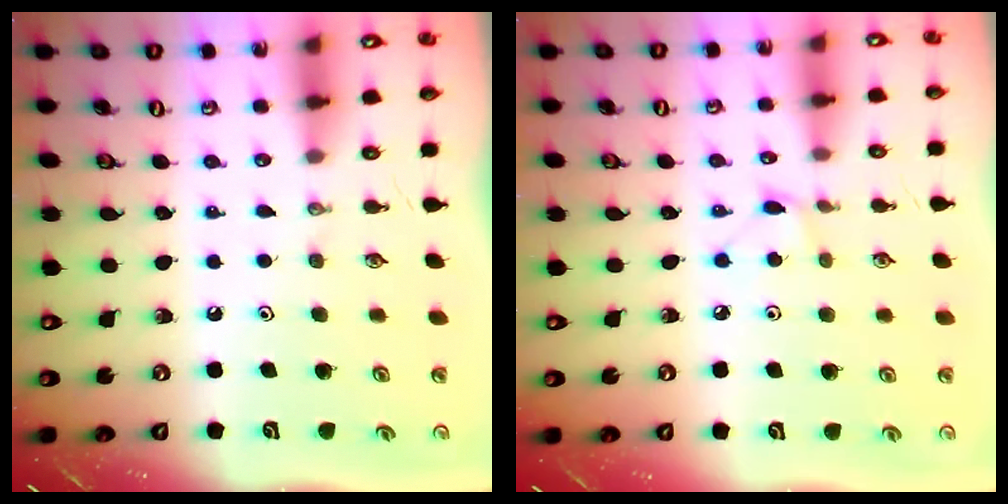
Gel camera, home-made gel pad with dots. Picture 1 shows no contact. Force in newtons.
{"total": 3.7, "press": 3.7, "slide": 0.5}